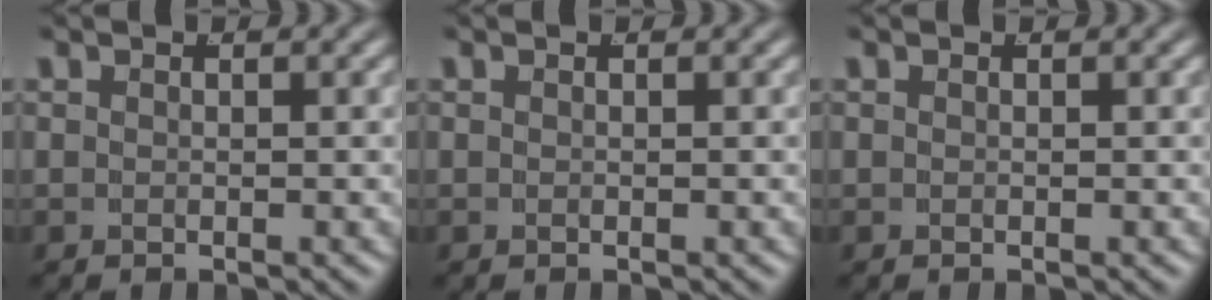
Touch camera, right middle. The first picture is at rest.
{"total": 0.0}
{"total": 0.0}